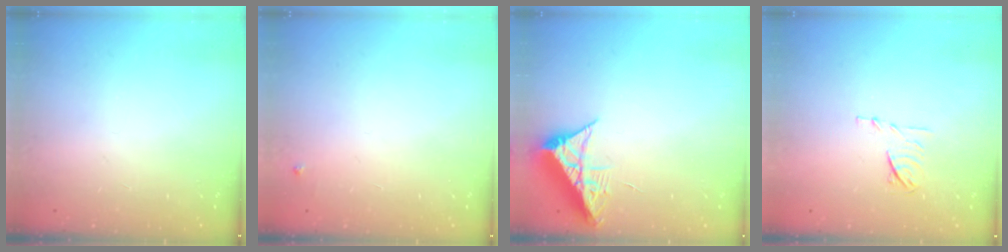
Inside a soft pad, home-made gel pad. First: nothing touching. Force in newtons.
{"total": 3.2, "press": 3.2, "slide": 0.5}
{"total": 7.7, "press": 7.7, "slide": 0.4}
{"total": 6.6, "press": 6.6, "slide": 0.9}